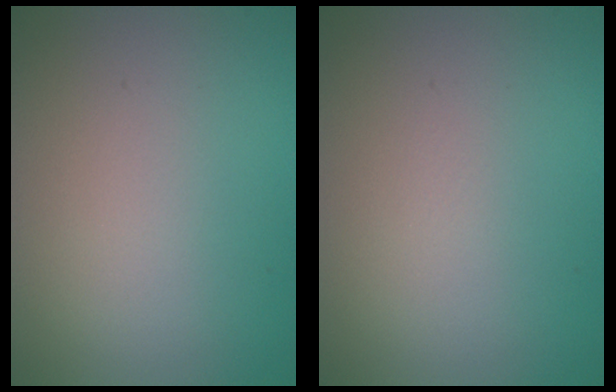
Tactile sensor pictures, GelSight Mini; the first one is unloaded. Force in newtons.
{"total": 0.0}